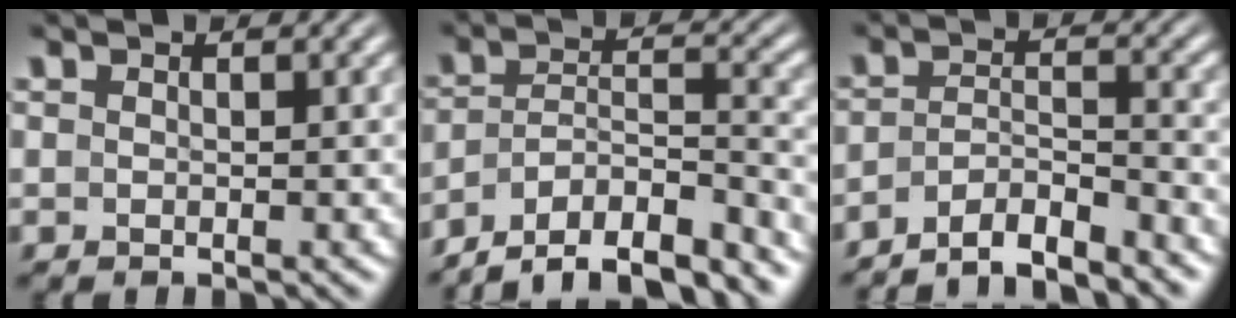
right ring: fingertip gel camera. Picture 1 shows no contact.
{"total": 11.7, "force": [-8.9, 6.6, 3.5], "torque": [-0.072, -0.036, -0.145]}
{"total": 5.9, "force": [-4.8, 2.6, 2.1], "torque": [-0.045, -0.024, -0.076]}